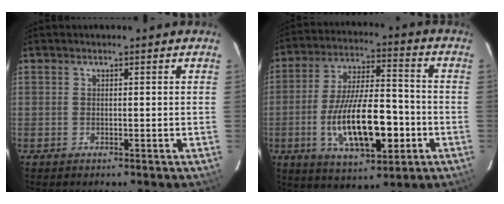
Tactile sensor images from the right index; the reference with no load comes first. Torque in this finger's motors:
{"motor_torque": [0.83, -0.23, 1.06, 0.21]}